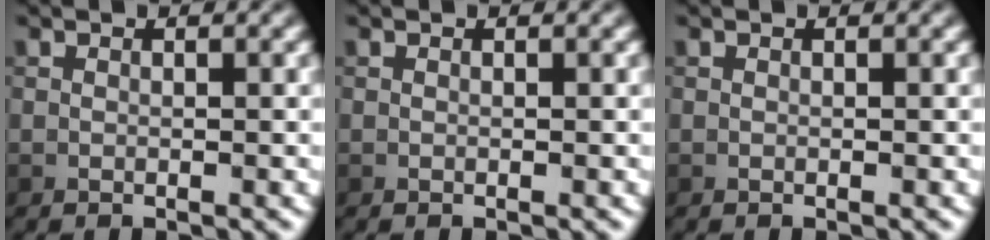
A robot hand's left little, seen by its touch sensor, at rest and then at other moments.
{"total": 0.0}
{"total": 0.0}